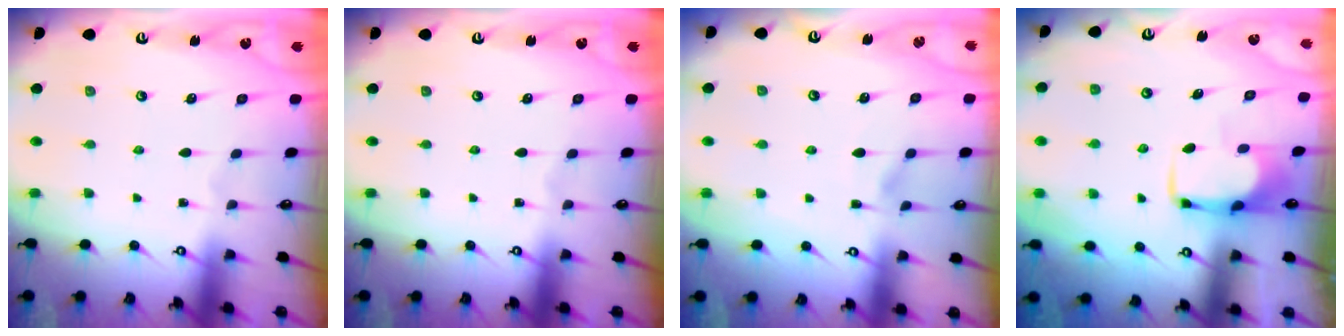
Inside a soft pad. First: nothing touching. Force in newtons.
{"total": 0.0}
{"total": 1.8, "press": 1.6, "slide": 1.0}
{"total": 1.9, "press": 1.8, "slide": 0.4}